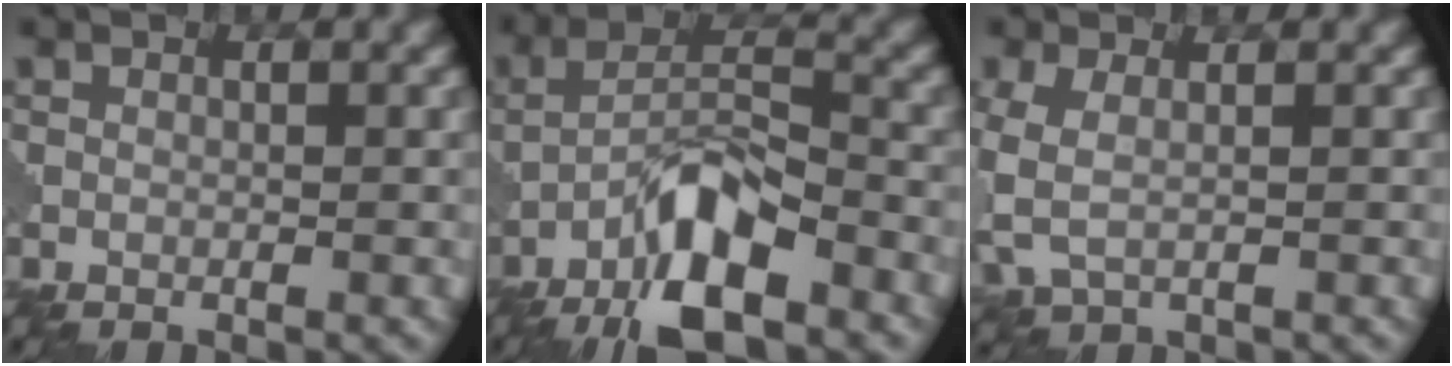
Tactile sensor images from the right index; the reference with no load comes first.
{"total": 8.6, "force": [-4.8, 2.6, 6.6], "torque": [-0.115, 0.013, -0.090]}
{"total": 3.6, "force": [-0.3, 2.1, 2.9], "torque": [-0.084, -0.001, -0.009]}